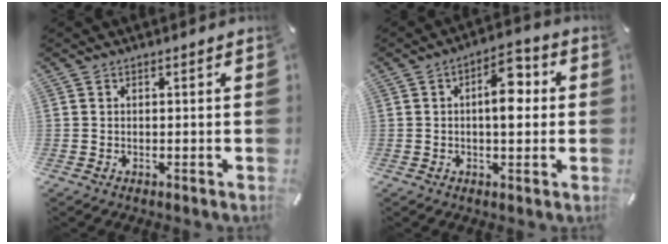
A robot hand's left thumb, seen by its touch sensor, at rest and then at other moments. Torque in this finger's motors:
{"motor_torque": [1.26, 1.47, 0.12, -0.08, 0.06]}